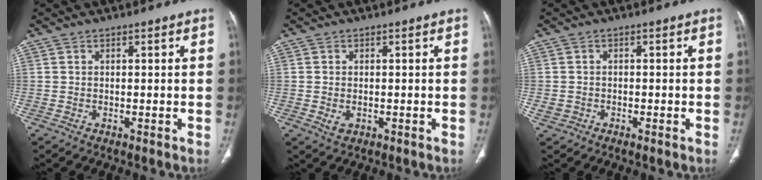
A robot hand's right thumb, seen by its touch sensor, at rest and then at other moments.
{"total": 2.1, "force": [-0.4, 1.4, 1.5], "torque": [-0.028, -0.002, -0.002]}
{"total": 1.9, "force": [-0.7, 1.4, 1.1], "torque": [-0.020, 0.006, -0.010]}